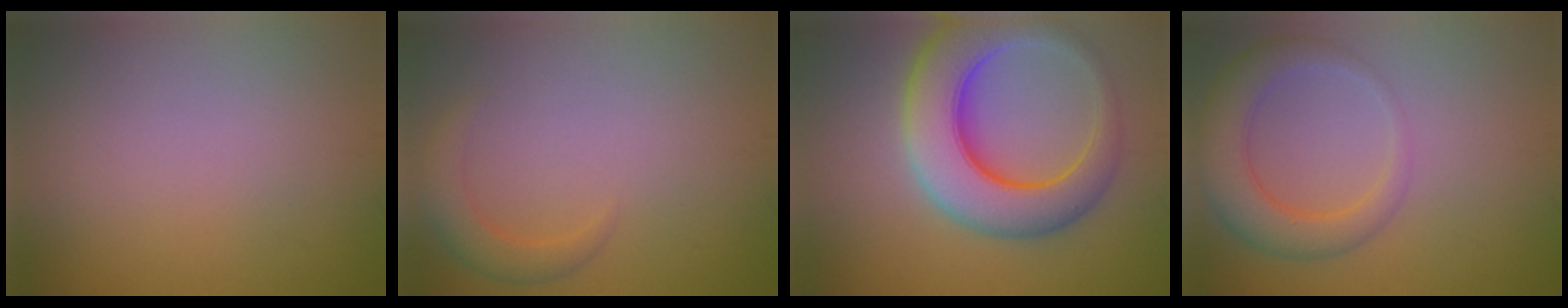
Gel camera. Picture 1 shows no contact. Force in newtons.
{"total": 2.4, "press": 2.4, "slide": 0.2}
{"total": 9.5, "press": 9.5, "slide": 0.3}
{"total": 4.9, "press": 4.9, "slide": 0.2}